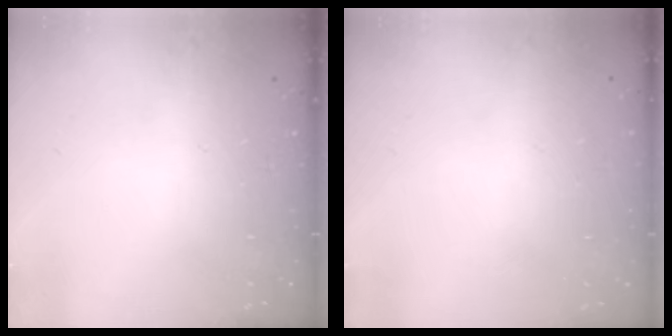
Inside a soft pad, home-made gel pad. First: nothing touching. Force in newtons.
{"total": 0.0}